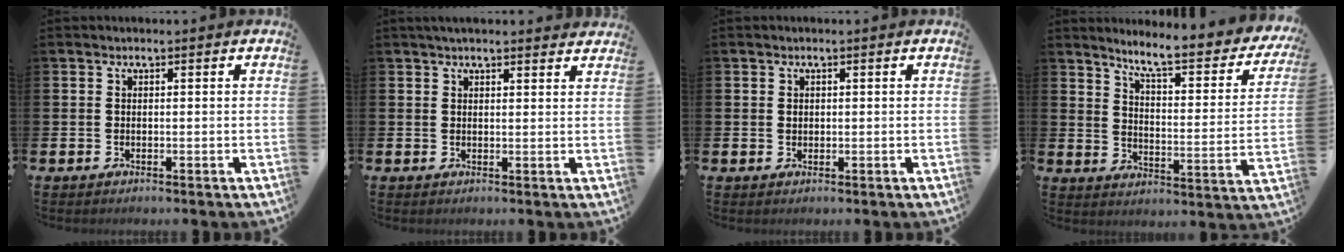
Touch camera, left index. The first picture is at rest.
{"total": 2.6, "force": [2.5, 0.4, 0.6], "torque": [-0.015, -0.005, 0.046]}
{"total": 0.8, "force": [0.4, 0.6, 0.3], "torque": [0.006, -0.001, 0.004]}
{"total": 7.3, "force": [6.5, 1.1, 3.1], "torque": [-0.078, -0.053, 0.104]}